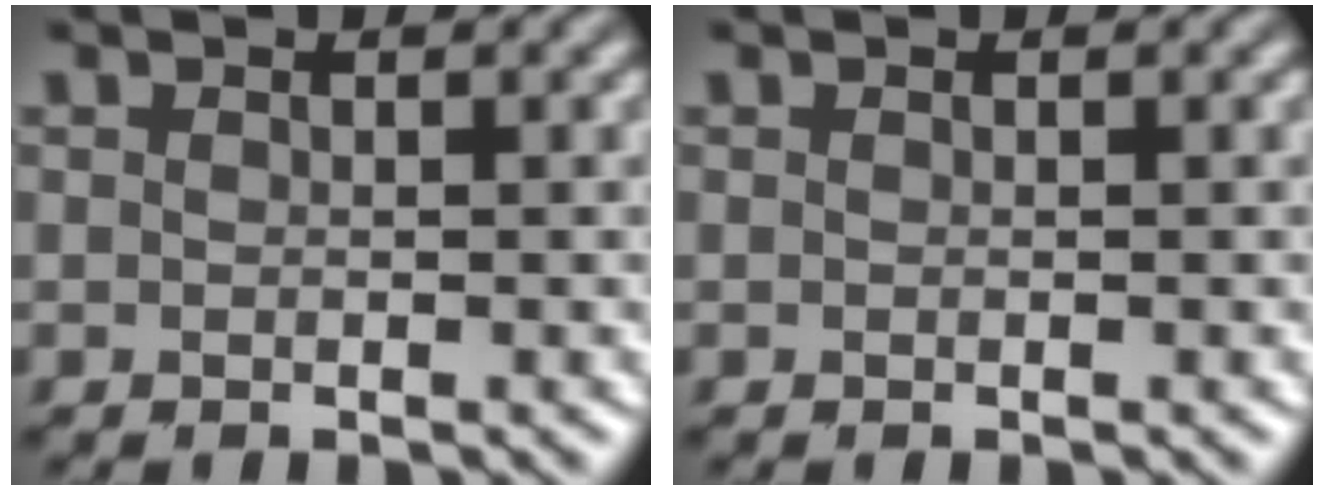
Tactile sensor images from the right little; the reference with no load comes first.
{"total": 0.0}